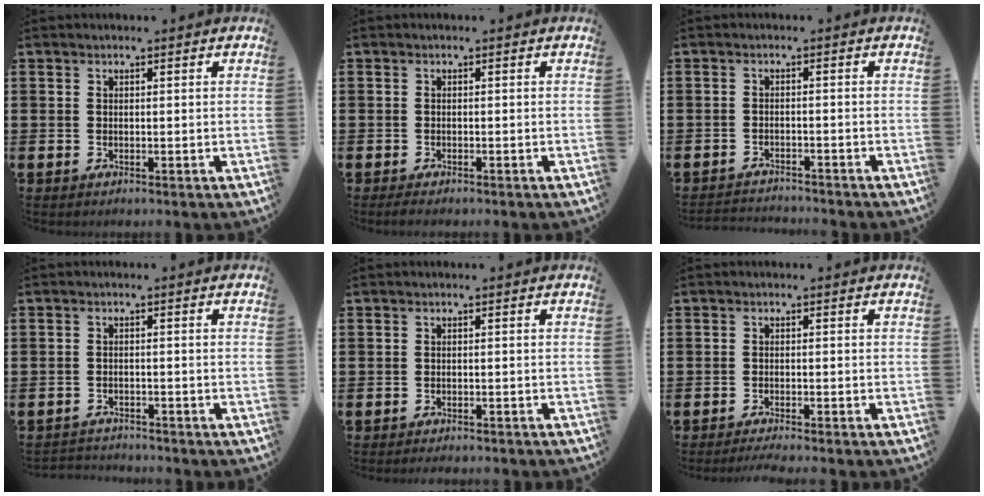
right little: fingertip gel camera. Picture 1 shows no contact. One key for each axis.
{"total": 0.8, "fx": -0.5, "fy": 0.2, "fz": 0.5, "tx": -0.011, "ty": -0.002, "tz": -0.011}
{"total": 1.8, "fx": -1.8, "fy": 0.0, "fz": -0.2, "tx": -0.003, "ty": 0.001, "tz": -0.039}
{"total": 1.6, "fx": -1.6, "fy": 0.1, "fz": -0.2, "tx": -0.001, "ty": 0.002, "tz": -0.035}
{"total": 0.9, "fx": -0.9, "fy": 0.0, "fz": 0.0, "tx": -0.002, "ty": 0.000, "tz": -0.018}
{"total": 1.3, "fx": -1.2, "fy": -0.2, "fz": 0.4, "tx": -0.005, "ty": 0.000, "tz": -0.024}